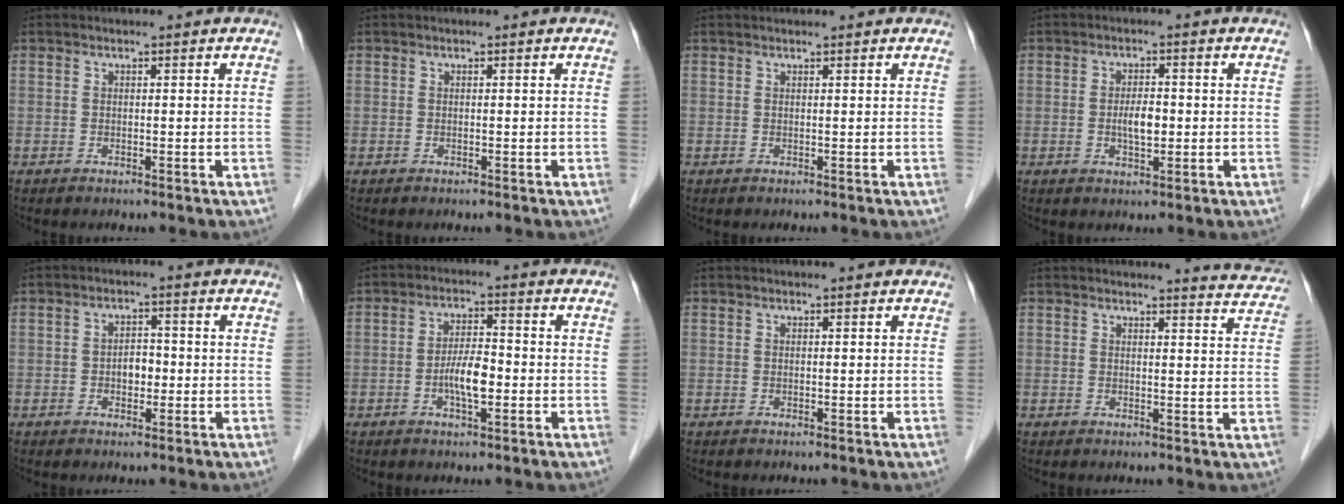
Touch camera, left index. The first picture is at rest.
{"total": 0.0}
{"total": 1.0, "force": [1.0, 0.1, 0.1], "torque": [-0.005, 0.016, 0.017]}
{"total": 3.4, "force": [-0.4, 1.3, 3.1], "torque": [-0.058, 0.001, -0.005]}
{"total": 2.8, "force": [-0.7, 1.8, 2.1], "torque": [-0.032, 0.010, -0.010]}
{"total": 5.1, "force": [-1.5, 1.4, 4.6], "torque": [-0.093, 0.006, -0.027]}
{"total": 0.0}
{"total": 5.9, "force": [5.9, 0.3, 0.1], "torque": [0.001, -0.027, 0.046]}